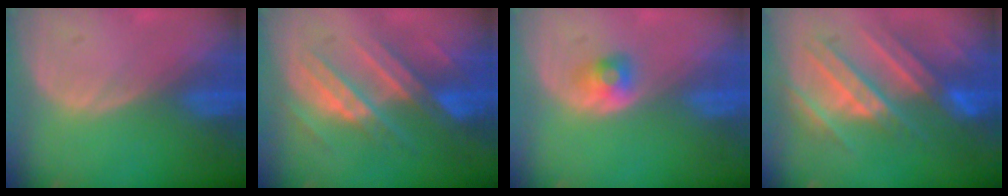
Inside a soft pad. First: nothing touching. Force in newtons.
{"total": 8.6, "press": 8.3, "slide": 2.4}
{"total": 2.6, "press": 2.4, "slide": 1.2}
{"total": 9.9, "press": 9.6, "slide": 2.3}